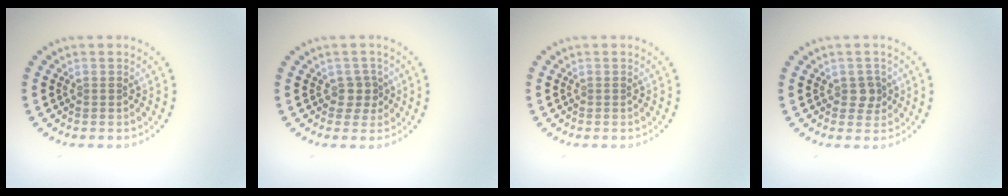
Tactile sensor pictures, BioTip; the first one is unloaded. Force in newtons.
{"total": 1.7, "press": 1.4, "slide": 0.9}
{"total": 0.0}
{"total": 1.5, "press": 1.4, "slide": 0.5}